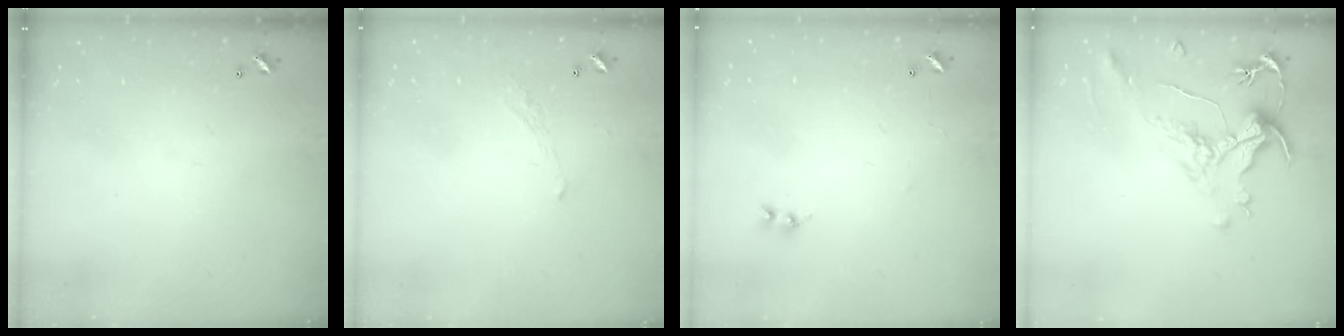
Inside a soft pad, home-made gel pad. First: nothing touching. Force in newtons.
{"total": 1.8, "press": 1.7, "slide": 0.7}
{"total": 1.5, "press": 1.4, "slide": 0.5}
{"total": 1.2, "press": 0.7, "slide": 1.0}